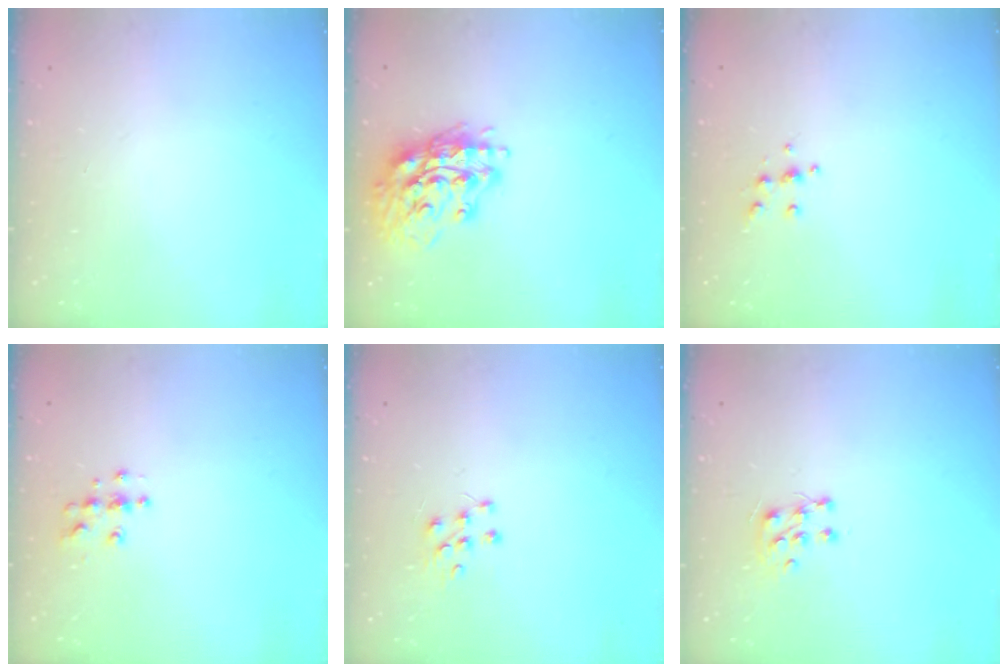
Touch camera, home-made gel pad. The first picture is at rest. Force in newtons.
{"total": 16.7, "press": 16.5, "slide": 2.3}
{"total": 4.7, "press": 4.6, "slide": 0.5}
{"total": 4.3, "press": 4.3, "slide": 0.4}
{"total": 6.3, "press": 6.3, "slide": 0.5}
{"total": 6.8, "press": 6.7, "slide": 0.6}